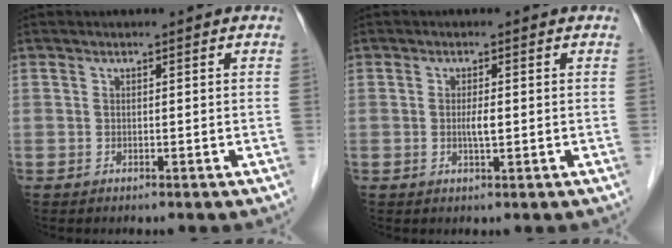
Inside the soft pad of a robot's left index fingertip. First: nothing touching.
{"total": 1.9, "force": [-0.1, 0.3, 1.8], "torque": [-0.037, -0.001, -0.002]}